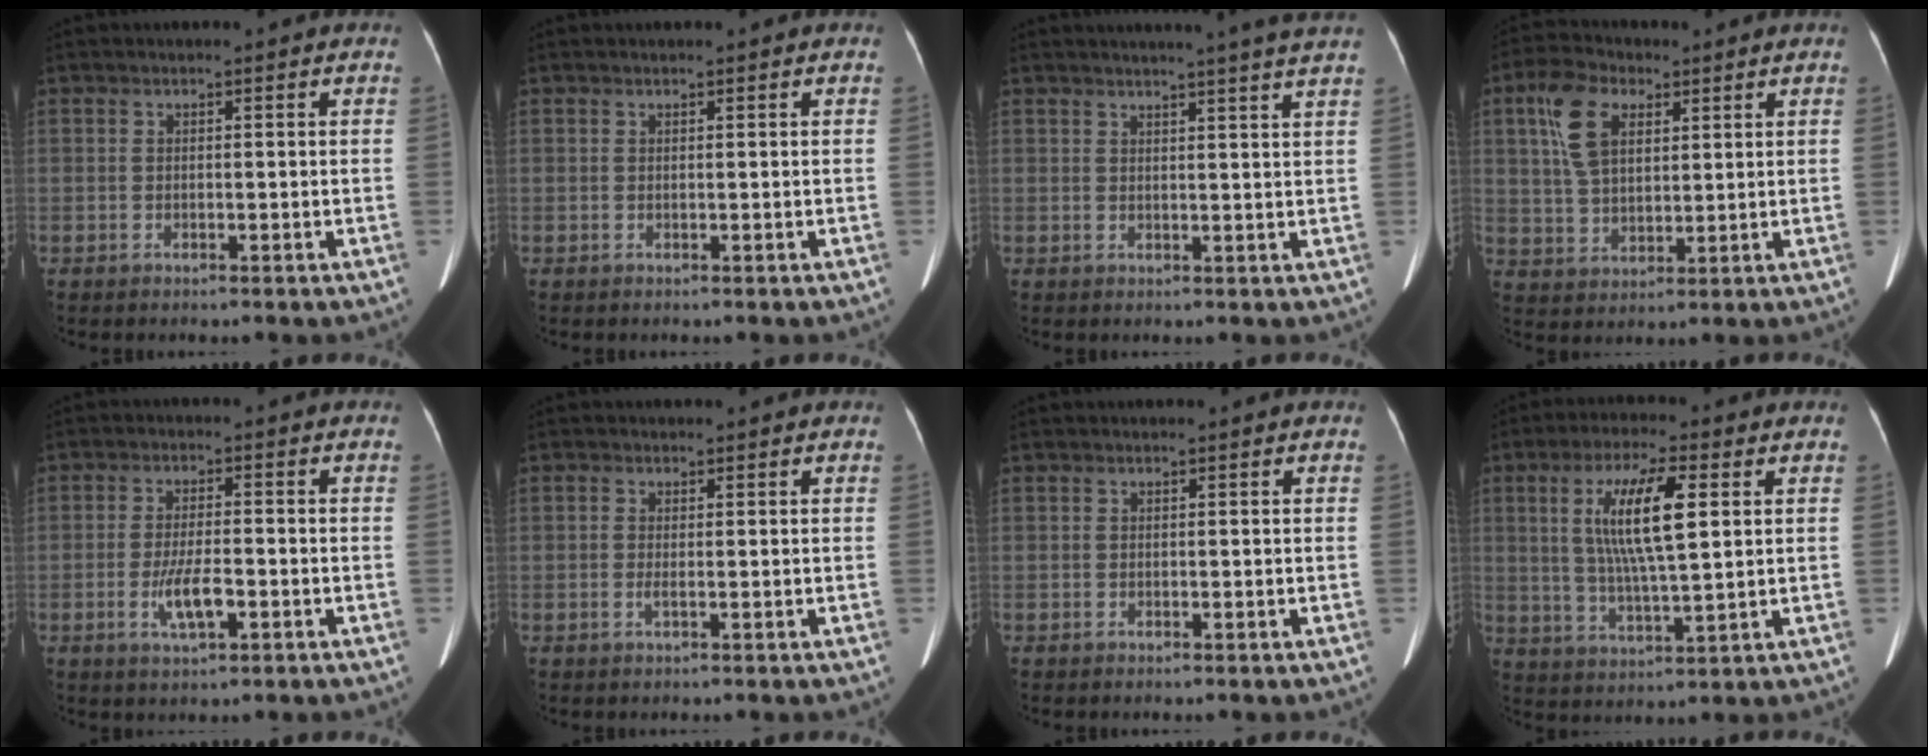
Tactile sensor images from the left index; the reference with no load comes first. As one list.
[{"total": 0.9, "force": [0.8, 0.0, 0.4], "torque": [-0.008, 0.005, 0.012]}, {"total": 10.0, "force": [8.9, -1.6, 4.2], "torque": [-0.049, -0.025, 0.089]}, {"total": 8.4, "force": [3.5, 4.7, 6.0], "torque": [-0.133, 0.018, 0.073]}, {"total": 5.0, "force": [-2.2, 0.9, 4.4], "torque": [-0.086, -0.013, -0.033]}, {"total": 0.9, "force": [-0.3, 0.2, 0.9], "torque": [-0.019, -0.004, -0.002]}, {"total": 0.0}, {"total": 10.6, "force": [2.5, 1.6, 10.1], "torque": [-0.194, -0.002, 0.049]}]